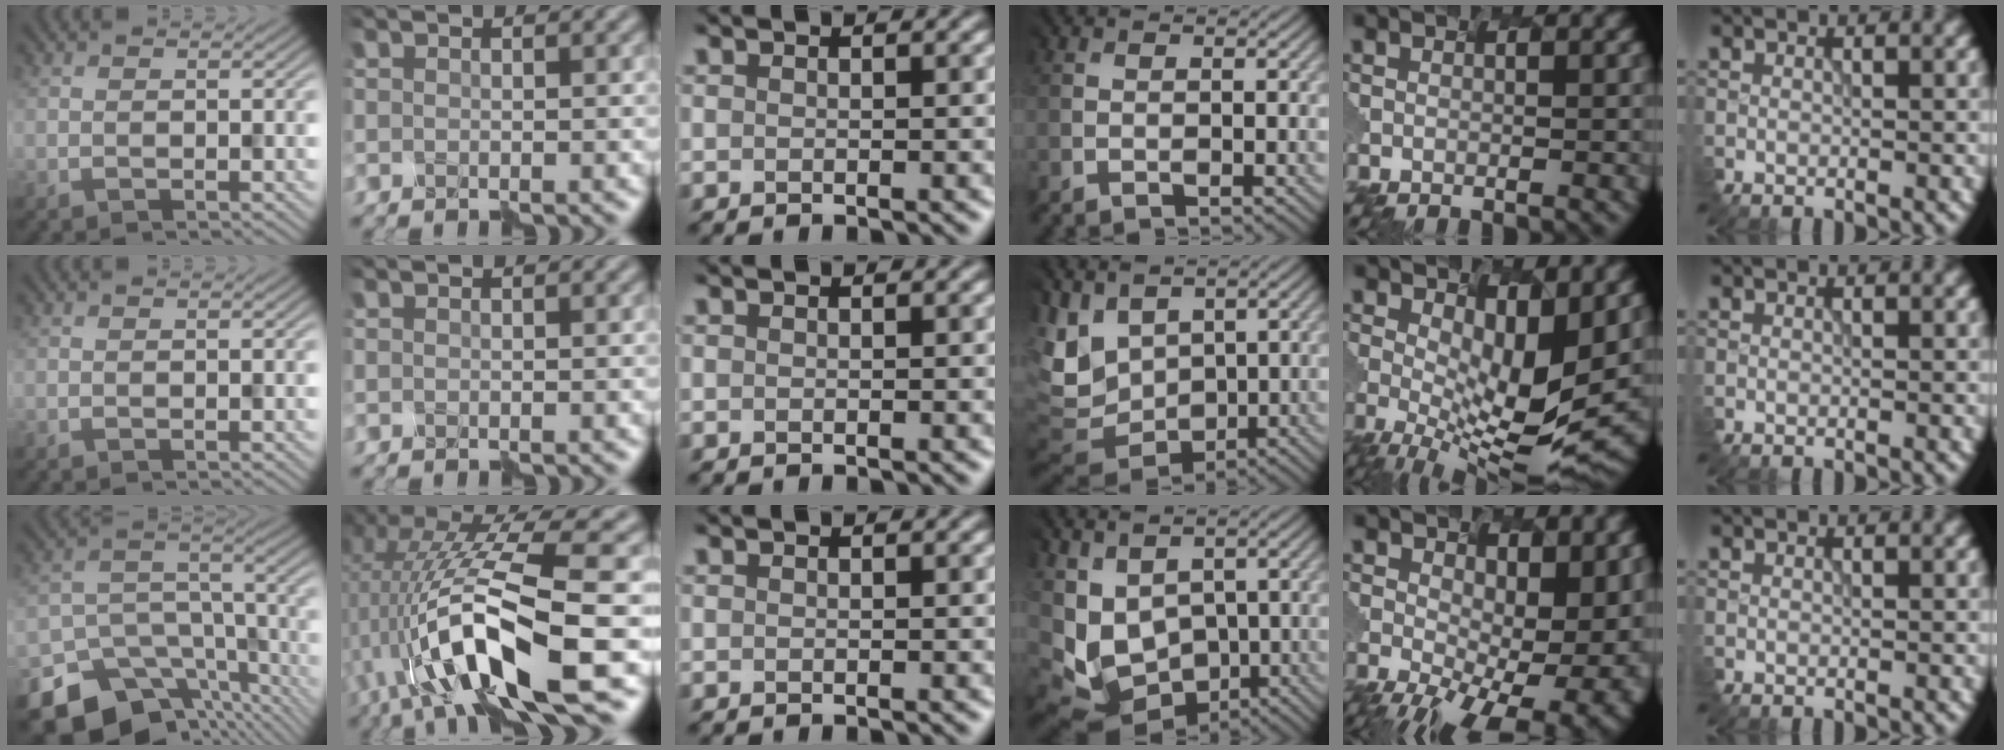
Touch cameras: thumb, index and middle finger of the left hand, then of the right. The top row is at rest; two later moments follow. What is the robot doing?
{"motion": "disassemble", "object": "puzzle pieces"}